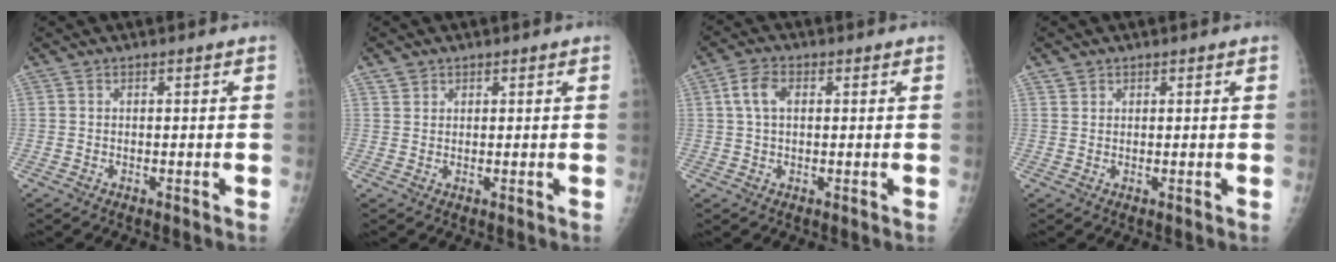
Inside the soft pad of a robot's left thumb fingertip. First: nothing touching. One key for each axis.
{"total": 1.5, "fx": 1.0, "fy": 1.2, "fz": 0.2, "tx": 0.012, "ty": -0.005, "tz": 0.012}
{"total": 4.9, "fx": 1.1, "fy": 3.0, "fz": 3.7, "tx": -0.074, "ty": 0.008, "tz": 0.018}
{"total": 1.2, "fx": 0.7, "fy": 1.0, "fz": 0.1, "tx": 0.010, "ty": -0.003, "tz": 0.009}